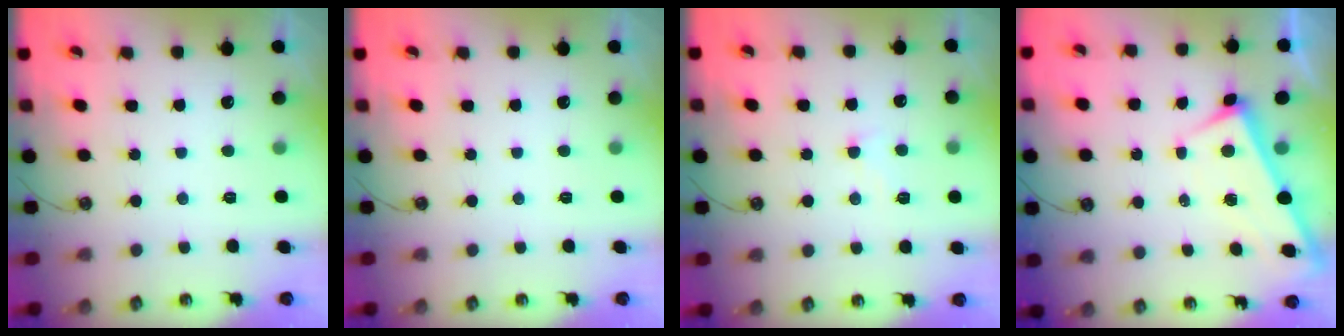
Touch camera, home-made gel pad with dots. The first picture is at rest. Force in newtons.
{"total": 0.0}
{"total": 0.9, "press": 0.7, "slide": 0.5}
{"total": 2.4, "press": 2.4, "slide": 0.2}